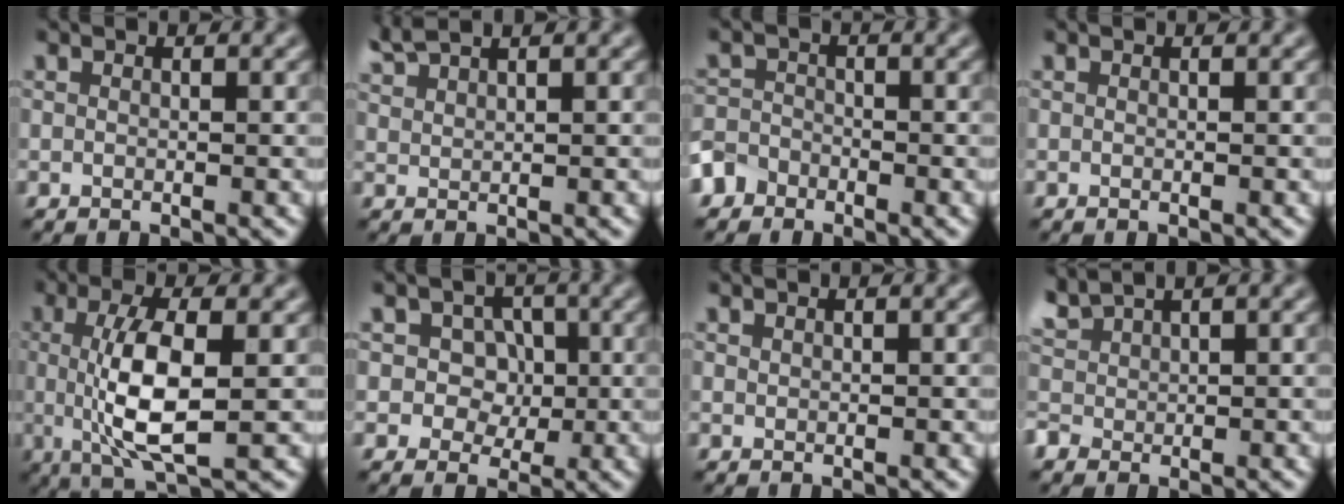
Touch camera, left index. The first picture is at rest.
{"total": 2.4, "force": [2.2, 0.3, 0.9], "torque": [-0.015, 0.011, 0.048]}
{"total": 2.7, "force": [-2.0, 1.8, 0.2], "torque": [0.007, 0.002, -0.047]}
{"total": 0.0}
{"total": 6.8, "force": [-0.1, 2.1, 6.5], "torque": [-0.129, -0.005, 0.000]}
{"total": 4.2, "force": [0.7, 3.6, 2.2], "torque": [-0.017, 0.013, -0.013]}
{"total": 0.0}
{"total": 1.7, "force": [1.3, 0.9, 0.5], "torque": [-0.023, 0.010, 0.034]}